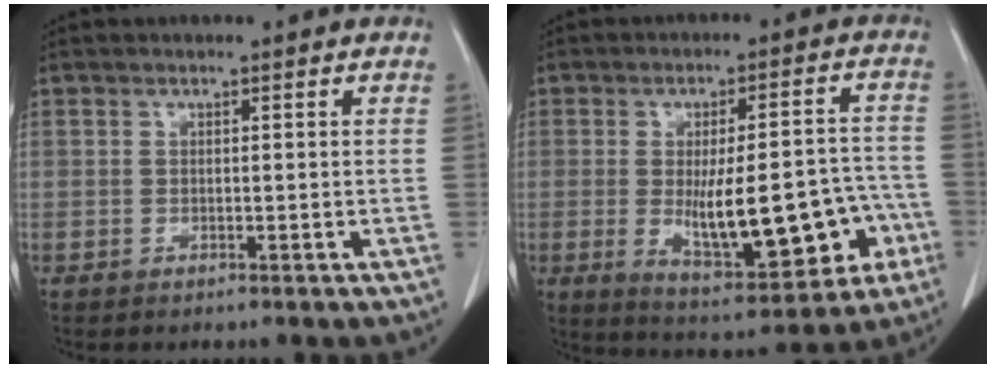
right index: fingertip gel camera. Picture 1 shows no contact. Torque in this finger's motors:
{"motor_torque": [1.12, -0.55, 0.83, 0.17]}